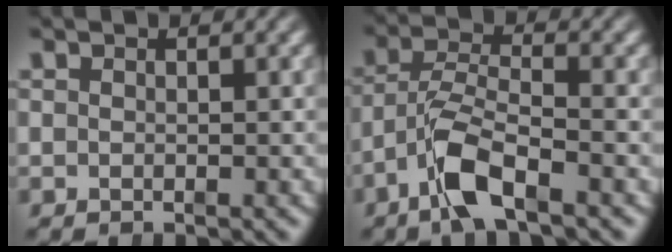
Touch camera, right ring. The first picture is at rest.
{"total": 4.7, "force": [-1.8, 1.9, 3.9], "torque": [-0.088, -0.020, -0.026]}